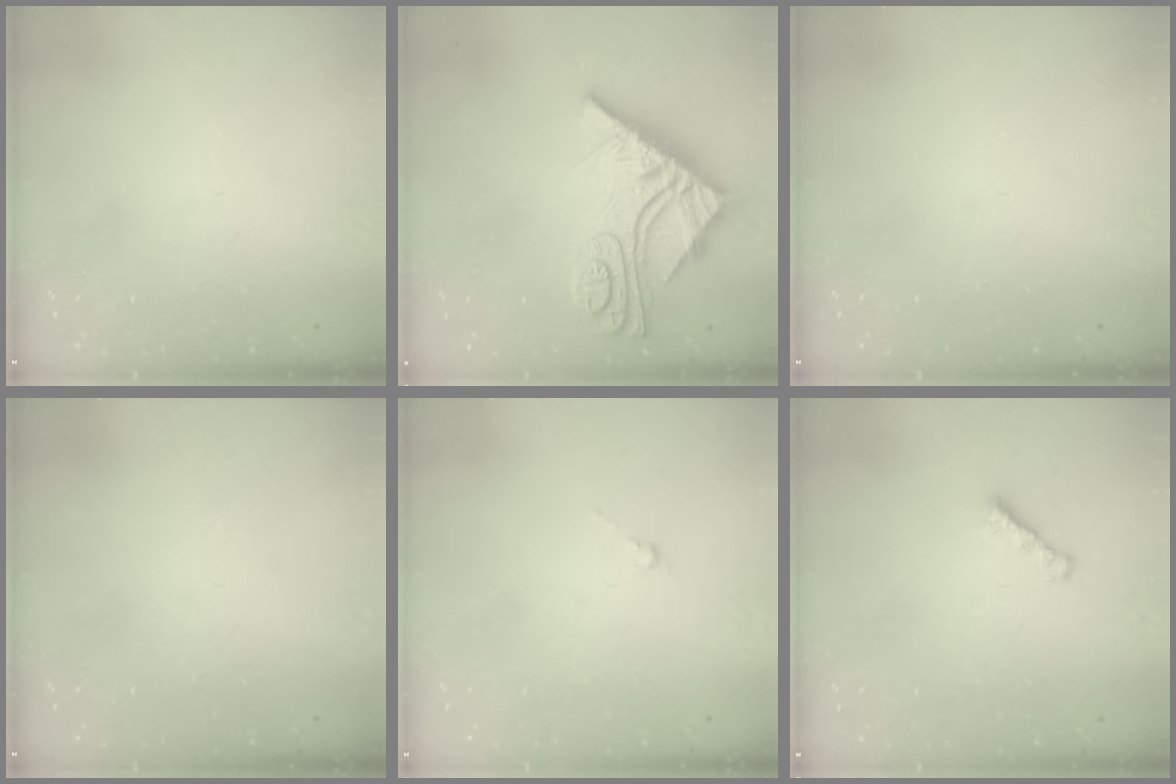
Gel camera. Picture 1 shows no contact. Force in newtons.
{"total": 13.9, "press": 13.8, "slide": 1.4}
{"total": 0.0}
{"total": 0.0}
{"total": 0.6, "press": 0.4, "slide": 0.4}
{"total": 1.8, "press": 1.7, "slide": 0.6}